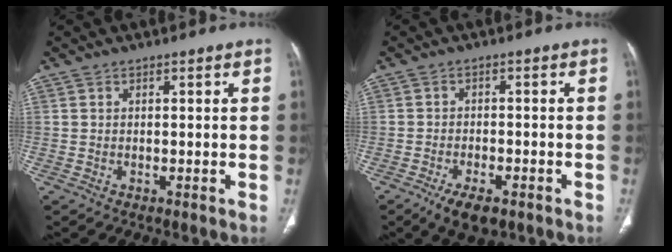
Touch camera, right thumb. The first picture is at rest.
{"total": 6.6, "force": [-4.2, 2.8, 4.3], "torque": [-0.067, 0.005, -0.064]}